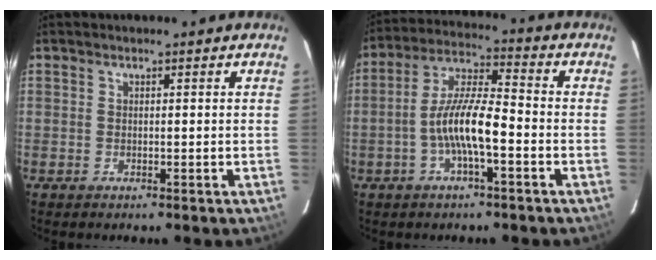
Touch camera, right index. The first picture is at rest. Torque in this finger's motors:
{"motor_torque": [0.31, 0.08, 0.30, 0.13]}